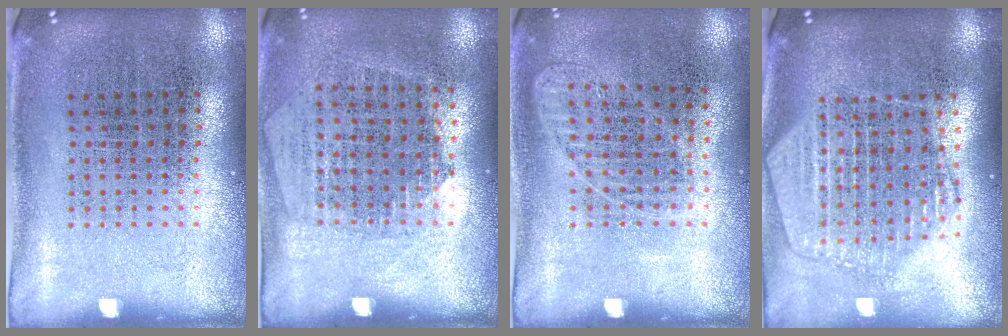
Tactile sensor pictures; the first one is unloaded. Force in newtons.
{"total": 1.3, "press": 1.1, "slide": 0.6}
{"total": 1.0, "press": 0.9, "slide": 0.3}
{"total": 2.0, "press": 1.8, "slide": 0.8}